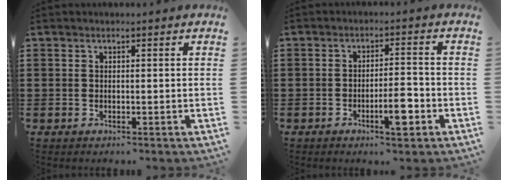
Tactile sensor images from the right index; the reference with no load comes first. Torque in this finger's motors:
{"motor_torque": [1.41, -0.44, 0.38, 0.16]}